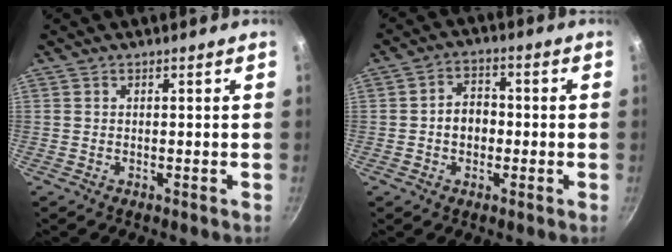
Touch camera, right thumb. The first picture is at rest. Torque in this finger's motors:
{"motor_torque": [-0.06, 0.14, 0.18, 0.01, 0.15]}